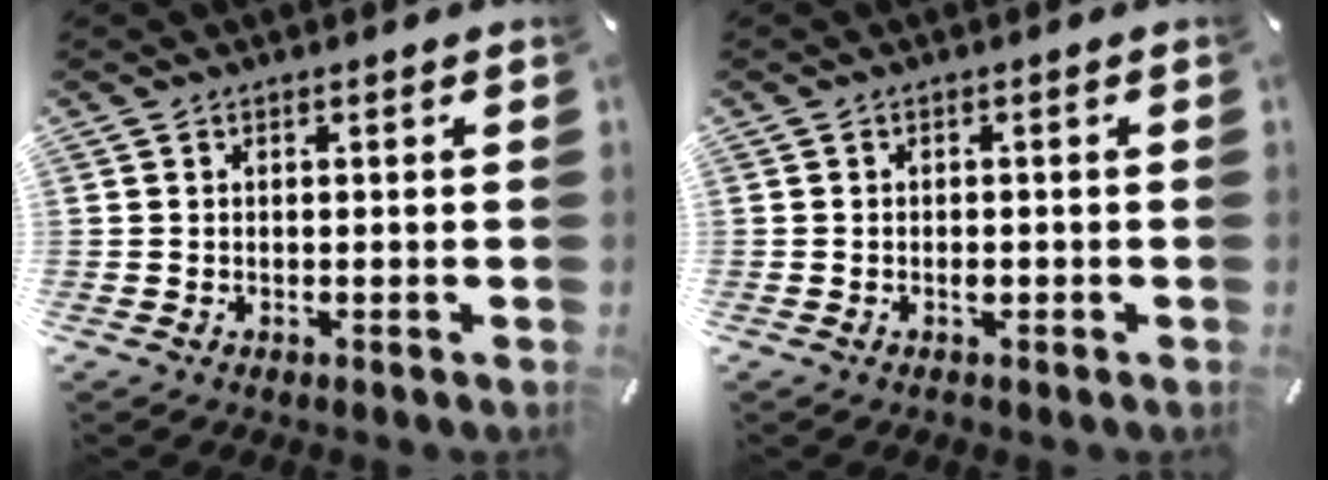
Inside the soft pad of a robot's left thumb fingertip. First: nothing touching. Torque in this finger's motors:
{"motor_torque": [-0.03, 0.03, -0.06, 0.06, 0.00]}